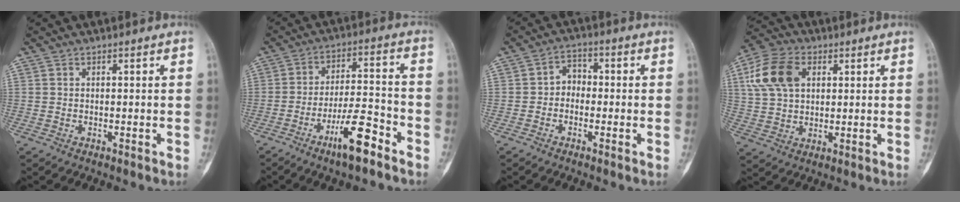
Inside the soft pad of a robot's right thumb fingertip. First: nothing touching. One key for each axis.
{"total": 10.3, "fx": -6.5, "fy": 2.5, "fz": 7.6, "tx": -0.132, "ty": 0.048, "tz": -0.109}
{"total": 4.0, "fx": -0.8, "fy": 3.3, "fz": 2.2, "tx": -0.014, "ty": 0.020, "tz": -0.028}
{"total": 12.2, "fx": 3.8, "fy": 8.1, "fz": 8.3, "tx": -0.153, "ty": 0.007, "tz": 0.070}